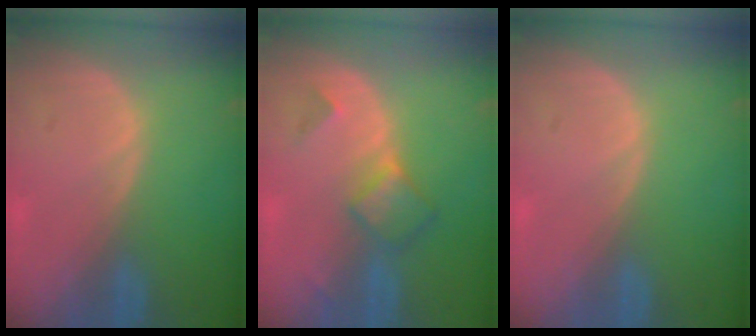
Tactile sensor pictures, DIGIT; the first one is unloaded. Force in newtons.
{"total": 5.1, "press": 4.4, "slide": 2.6}
{"total": 0.0}